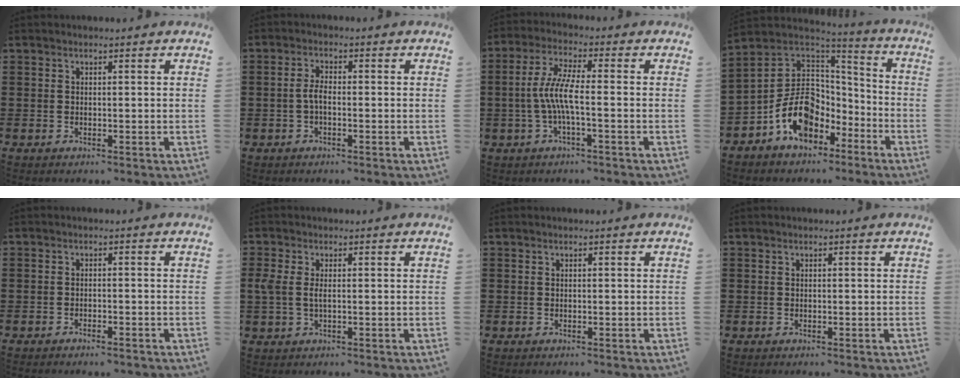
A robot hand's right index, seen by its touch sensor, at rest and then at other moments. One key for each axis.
{"total": 2.6, "fx": -0.7, "fy": 0.9, "fz": 2.3, "tx": -0.058, "ty": -0.003, "tz": -0.018}
{"total": 6.3, "fx": -1.4, "fy": 1.1, "fz": 6.1, "tx": -0.143, "ty": -0.012, "tz": -0.037}
{"total": 11.9, "fx": -4.5, "fy": 8.9, "fz": 6.6, "tx": -0.143, "ty": 0.017, "tz": -0.083}
{"total": 1.3, "fx": -1.2, "fy": 0.1, "fz": 0.3, "tx": -0.009, "ty": 0.001, "tz": -0.024}
{"total": 2.6, "fx": 0.0, "fy": 1.2, "fz": 2.4, "tx": -0.068, "ty": -0.003, "tz": -0.008}
{"total": 0.0}
{"total": 0.0}